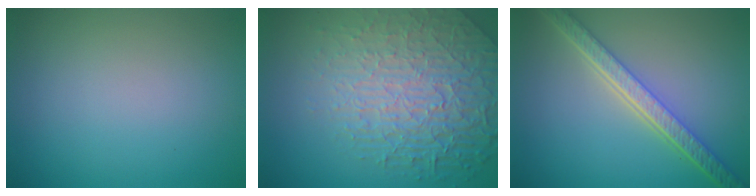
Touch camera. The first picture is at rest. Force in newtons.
{"total": 8.1, "press": 5.8, "slide": 5.7}
{"total": 5.7, "press": 4.3, "slide": 3.7}